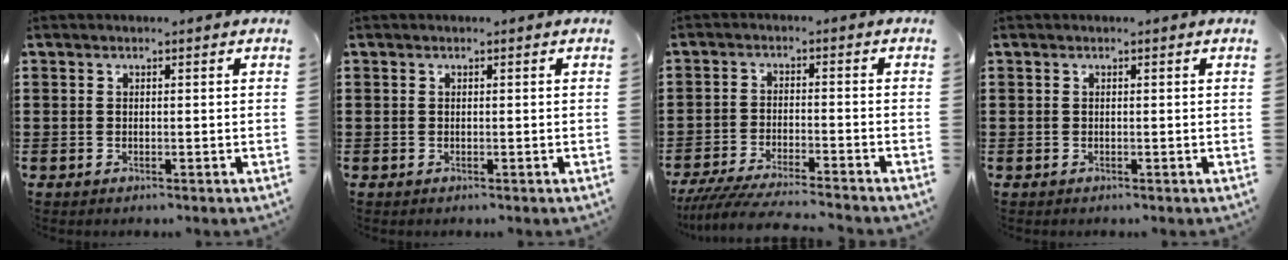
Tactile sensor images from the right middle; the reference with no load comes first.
{"total": 0.0}
{"total": 5.0, "force": [-4.7, 0.0, 1.8], "torque": [-0.043, -0.018, -0.093]}
{"total": 0.0}